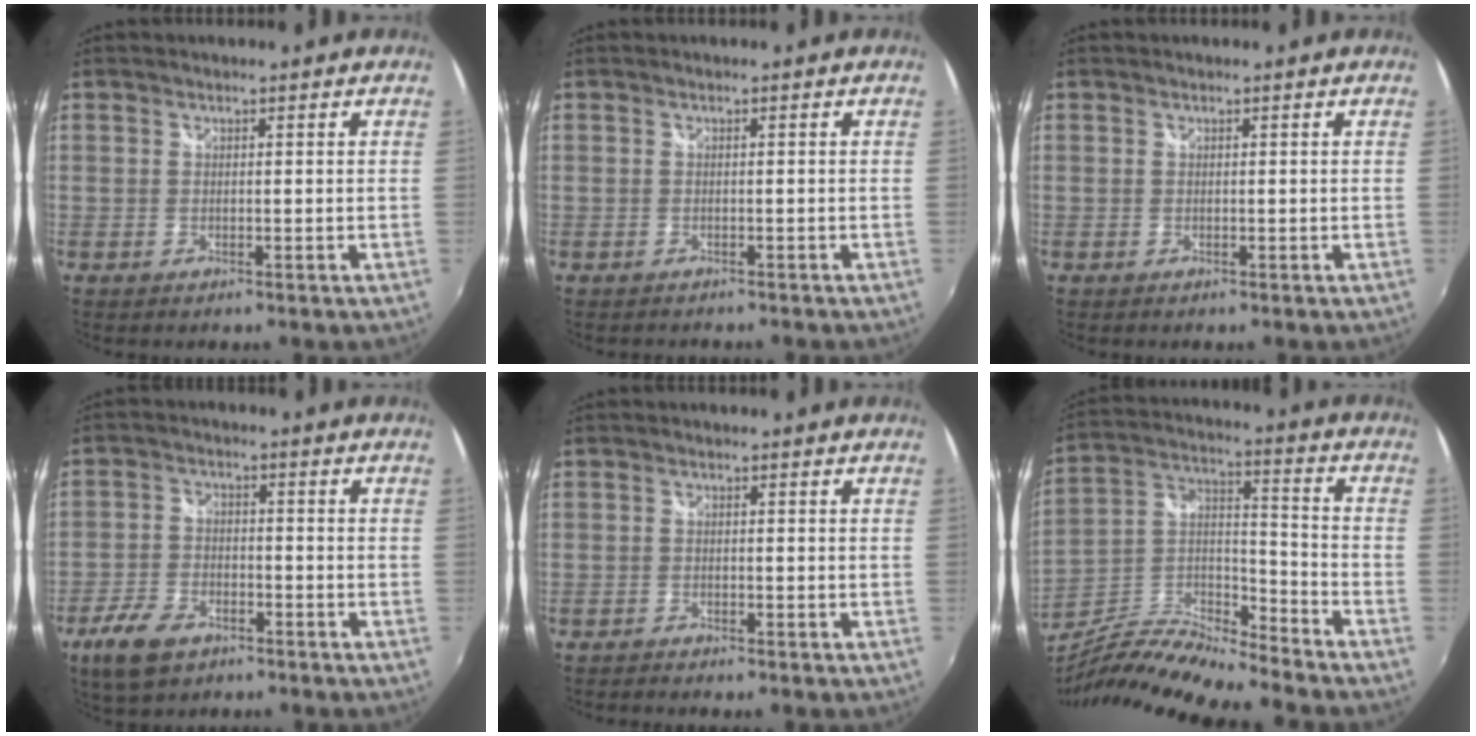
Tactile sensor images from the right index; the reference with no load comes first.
{"total": 1.8, "force": [-1.8, 0.4, 0.4], "torque": [-0.012, -0.013, -0.022]}
{"total": 0.0}
{"total": 8.5, "force": [-5.5, 4.7, 4.3], "torque": [-0.116, -0.004, -0.106]}
{"total": 1.9, "force": [-1.8, 0.2, 0.2], "torque": [-0.020, -0.008, -0.033]}
{"total": 14.5, "force": [-12.4, 1.6, 7.4], "torque": [-0.156, -0.001, -0.240]}